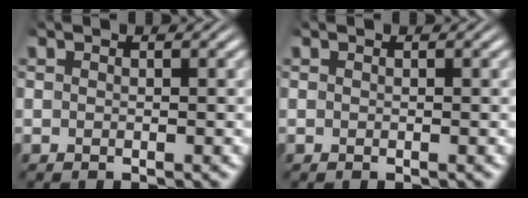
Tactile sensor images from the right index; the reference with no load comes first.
{"total": 0.0}